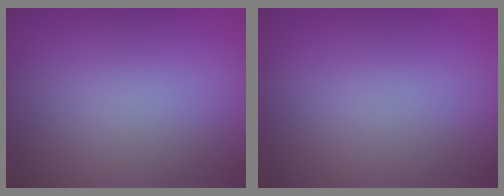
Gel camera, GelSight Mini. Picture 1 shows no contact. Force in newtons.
{"total": 0.0}